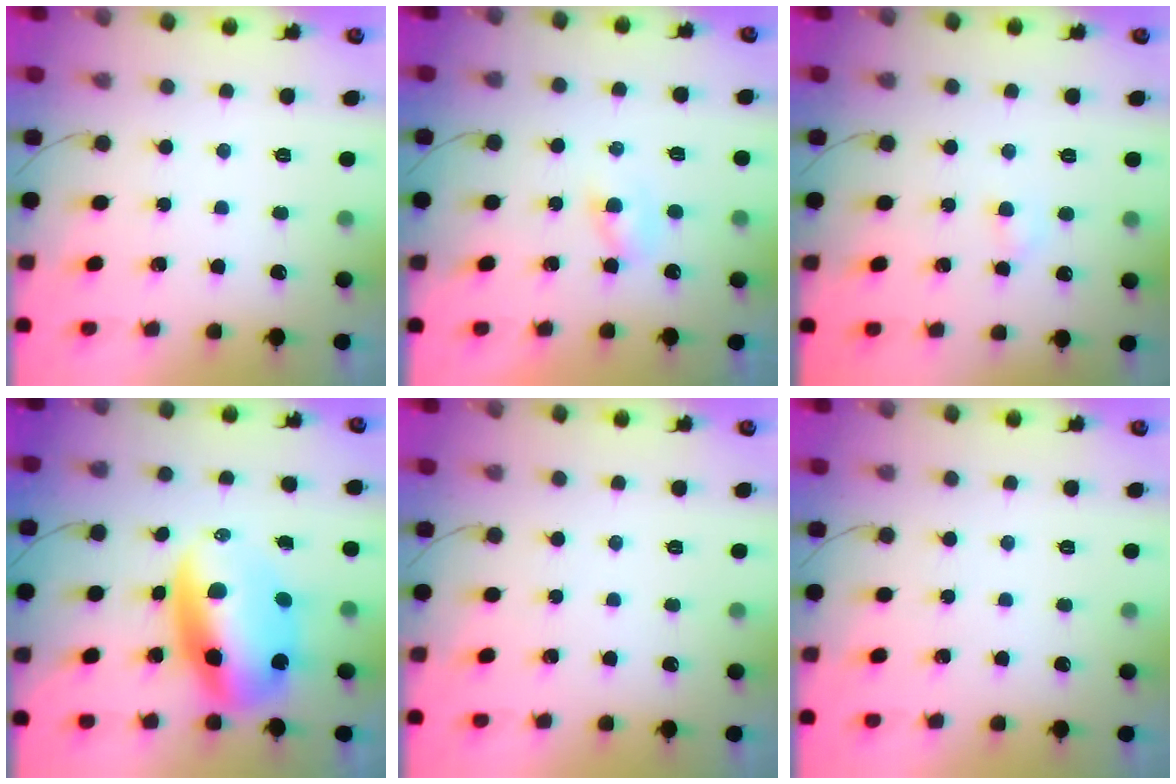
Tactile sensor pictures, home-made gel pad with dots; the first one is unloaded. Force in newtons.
{"total": 1.7, "press": 1.5, "slide": 0.8}
{"total": 2.6, "press": 2.4, "slide": 0.9}
{"total": 12.8, "press": 12.4, "slide": 3.0}
{"total": 0.0}
{"total": 0.0}